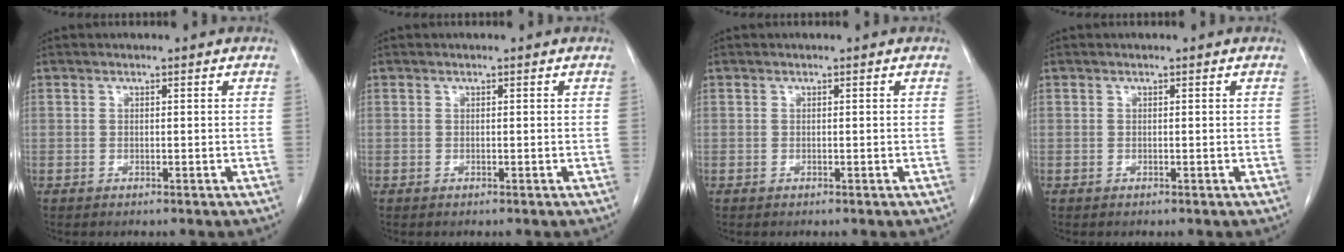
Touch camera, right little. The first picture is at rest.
{"total": 0.0}
{"total": 0.0}
{"total": 0.0}